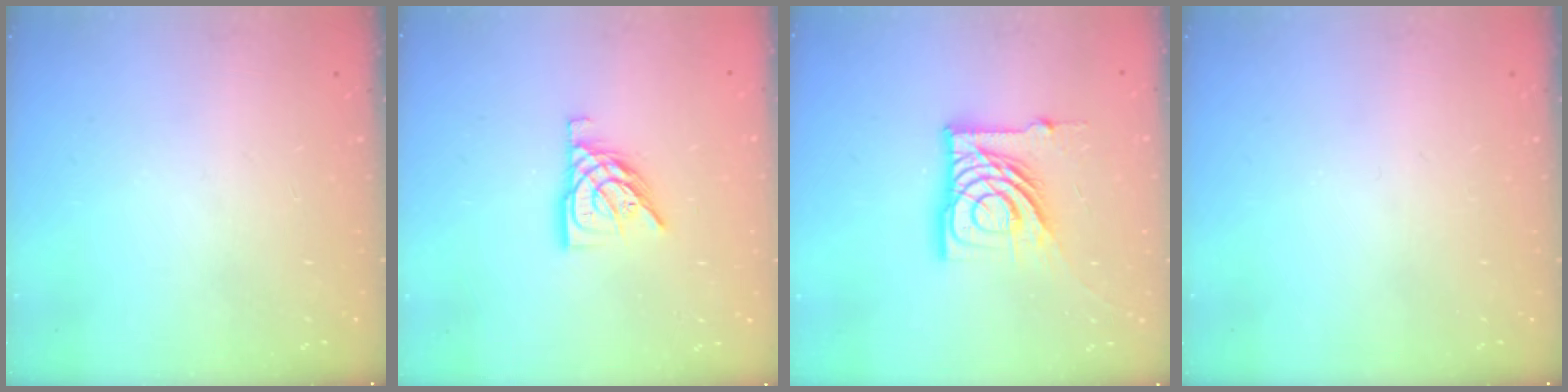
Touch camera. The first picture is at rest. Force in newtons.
{"total": 10.3, "press": 10.2, "slide": 0.8}
{"total": 16.2, "press": 16.2, "slide": 1.7}
{"total": 0.0}